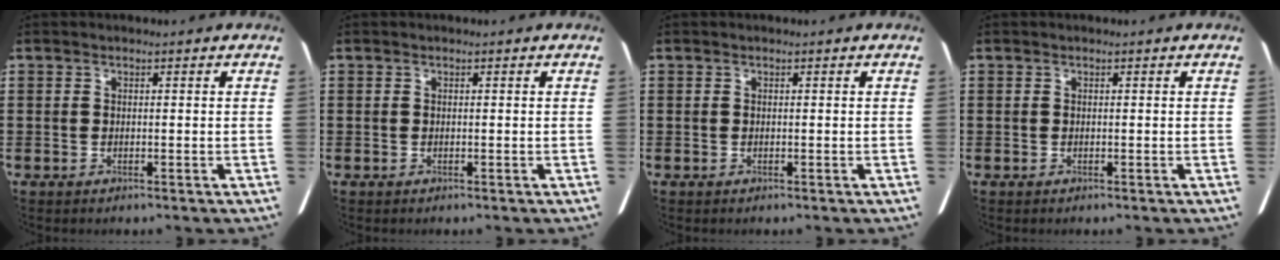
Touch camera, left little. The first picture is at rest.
{"total": 0.0}
{"total": 0.0}
{"total": 0.0}